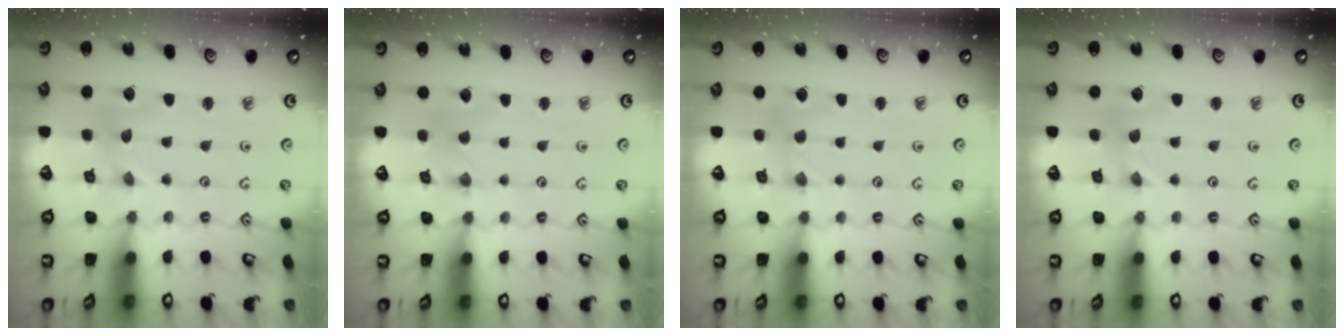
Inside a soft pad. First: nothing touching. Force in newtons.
{"total": 0.8, "press": 0.8, "slide": 0.1}
{"total": 2.8, "press": 2.8, "slide": 0.4}
{"total": 0.0}